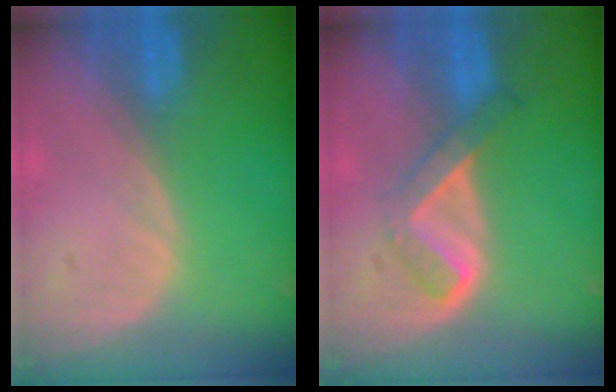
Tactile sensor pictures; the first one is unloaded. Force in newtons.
{"total": 5.3, "press": 4.6, "slide": 2.7}